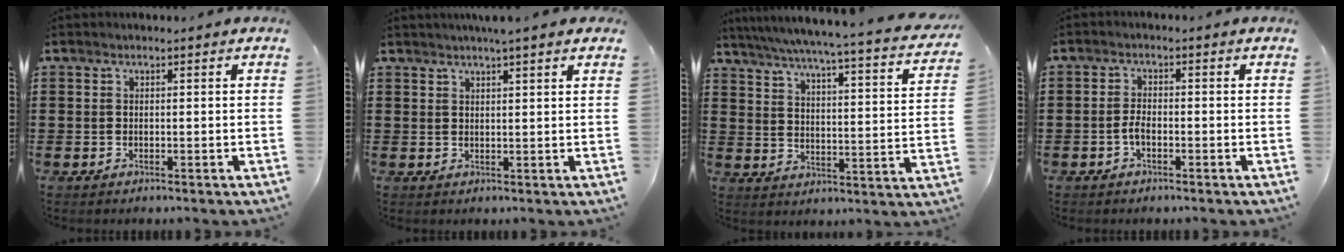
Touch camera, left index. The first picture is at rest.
{"total": 2.5, "force": [2.2, -0.2, 1.3], "torque": [-0.031, 0.002, 0.040]}
{"total": 4.4, "force": [3.7, -0.5, 2.4], "torque": [-0.066, -0.038, 0.051]}
{"total": 2.3, "force": [-1.0, 1.0, 1.9], "torque": [-0.052, -0.001, -0.024]}